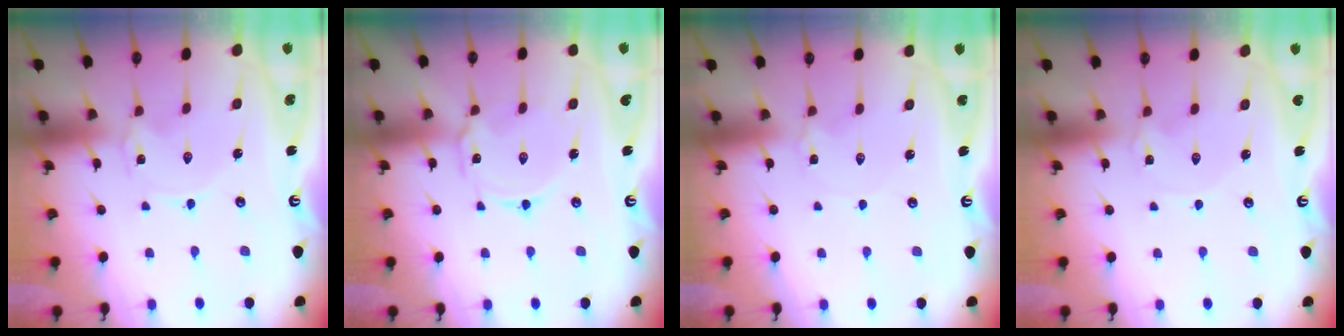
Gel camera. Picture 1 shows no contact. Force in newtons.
{"total": 4.4, "press": 4.4, "slide": 0.4}
{"total": 2.5, "press": 2.5, "slide": 0.3}
{"total": 0.7, "press": 0.6, "slide": 0.3}